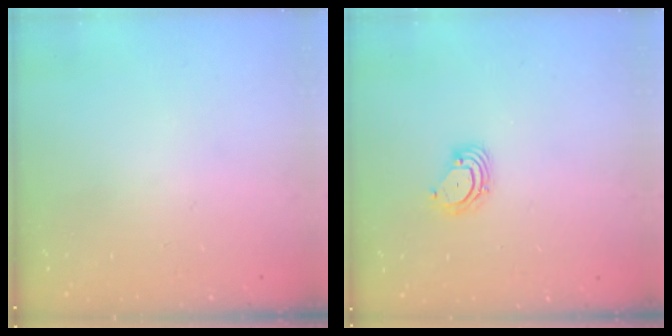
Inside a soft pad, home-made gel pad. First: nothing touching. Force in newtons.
{"total": 3.3, "press": 3.3, "slide": 0.3}